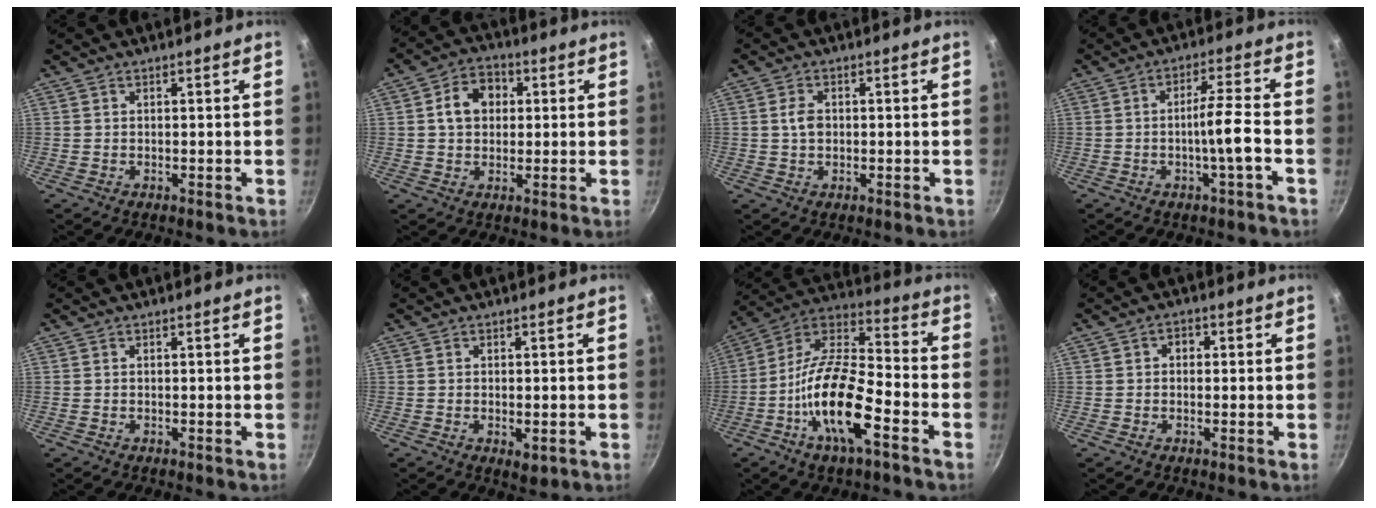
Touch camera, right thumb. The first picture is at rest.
{"total": 8.0, "force": [1.4, 6.3, 4.7], "torque": [-0.049, 0.014, 0.013]}
{"total": 3.2, "force": [0.2, 2.3, 2.2], "torque": [-0.034, 0.006, 0.000]}
{"total": 6.4, "force": [-2.1, 0.1, 6.0], "torque": [-0.106, 0.022, -0.037]}
{"total": 0.0}
{"total": 2.9, "force": [-0.7, 1.4, 2.4], "torque": [-0.036, -0.009, -0.007]}
{"total": 18.2, "force": [-7.3, 6.5, 15.3], "torque": [-0.276, 0.045, -0.155]}
{"total": 2.2, "force": [0.2, 1.8, 1.3], "torque": [-0.011, 0.007, 0.000]}